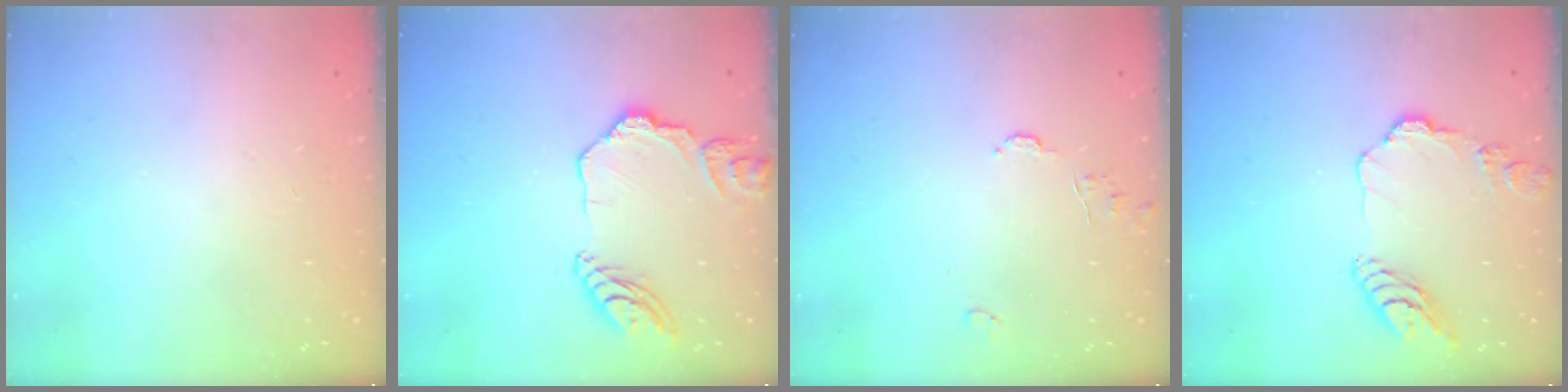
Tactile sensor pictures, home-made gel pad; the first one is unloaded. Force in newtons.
{"total": 13.4, "press": 13.4, "slide": 1.3}
{"total": 7.0, "press": 7.0, "slide": 0.7}
{"total": 11.1, "press": 11.1, "slide": 0.9}